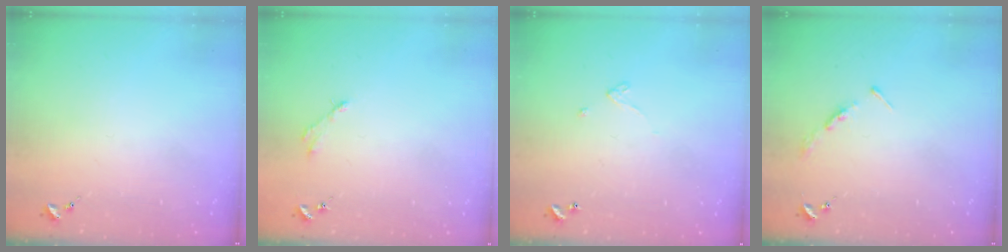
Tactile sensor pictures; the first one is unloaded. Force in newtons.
{"total": 2.5, "press": 2.5, "slide": 0.3}
{"total": 2.6, "press": 2.6, "slide": 0.2}
{"total": 3.5, "press": 3.5, "slide": 0.3}